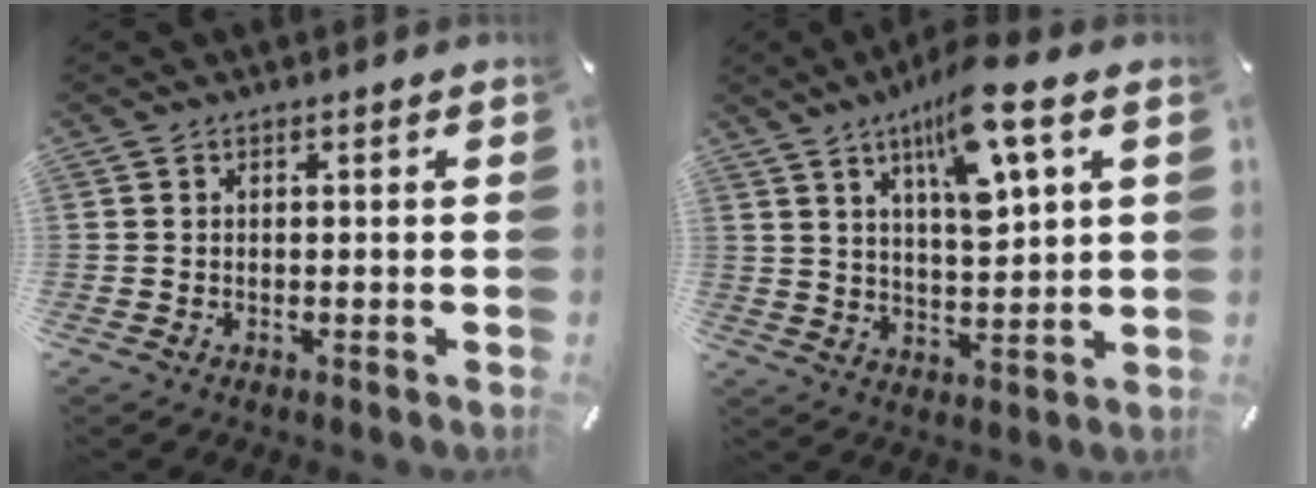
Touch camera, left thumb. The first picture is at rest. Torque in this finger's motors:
{"motor_torque": [2.17, 1.46, 1.39, -1.38, 0.18]}